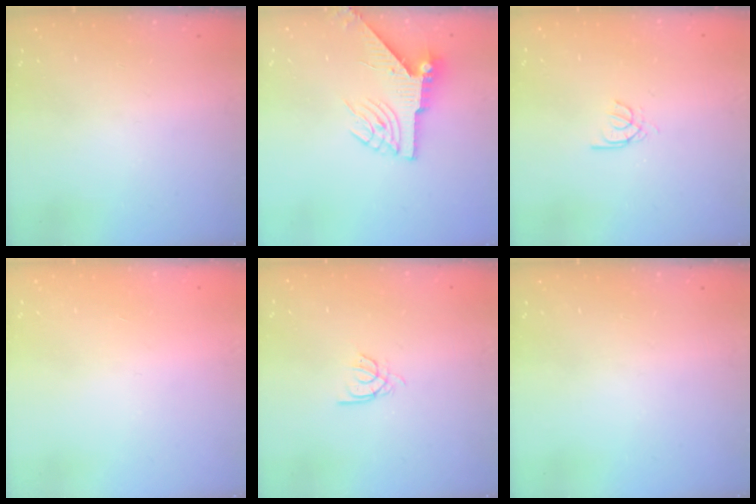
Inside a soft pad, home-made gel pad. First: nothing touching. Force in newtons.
{"total": 6.1, "press": 6.0, "slide": 0.7}
{"total": 2.6, "press": 2.6, "slide": 0.3}
{"total": 1.0, "press": 0.9, "slide": 0.2}
{"total": 2.4, "press": 2.4, "slide": 0.4}
{"total": 0.0}